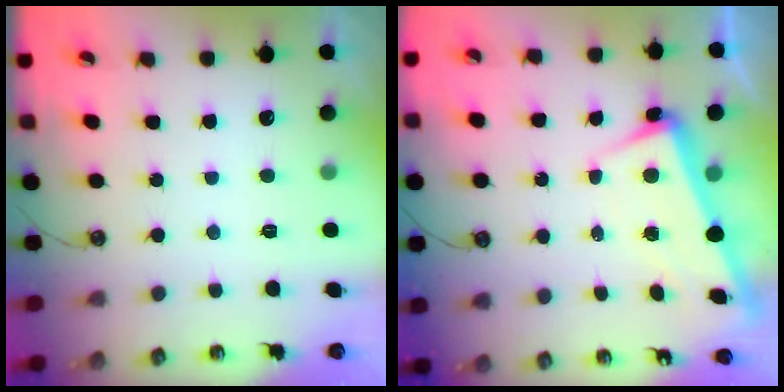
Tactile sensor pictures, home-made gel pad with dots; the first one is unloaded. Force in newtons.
{"total": 2.9, "press": 2.8, "slide": 1.0}